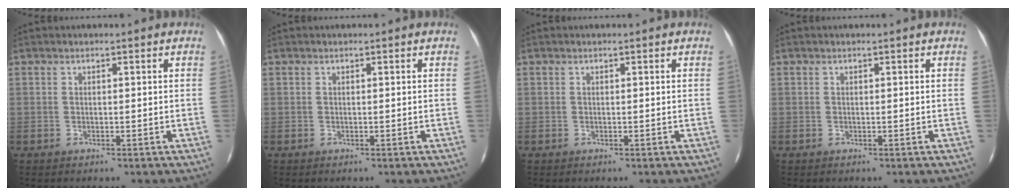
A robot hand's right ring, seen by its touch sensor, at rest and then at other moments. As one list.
[{"total": 0.0}, {"total": 0.0}, {"total": 0.0}]